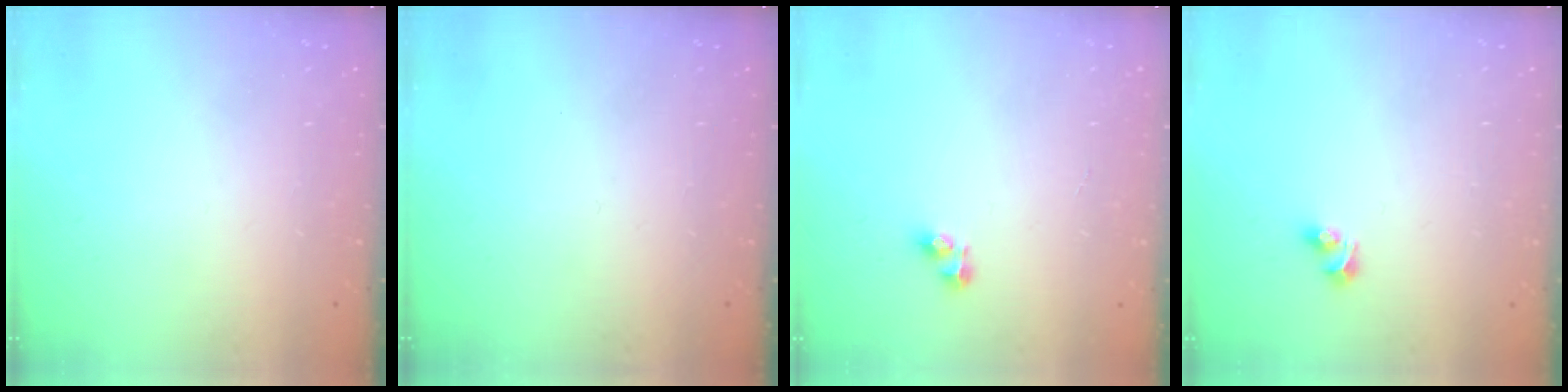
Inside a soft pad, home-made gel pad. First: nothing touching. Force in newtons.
{"total": 0.0}
{"total": 3.4, "press": 3.4, "slide": 0.4}
{"total": 4.5, "press": 4.0, "slide": 2.0}